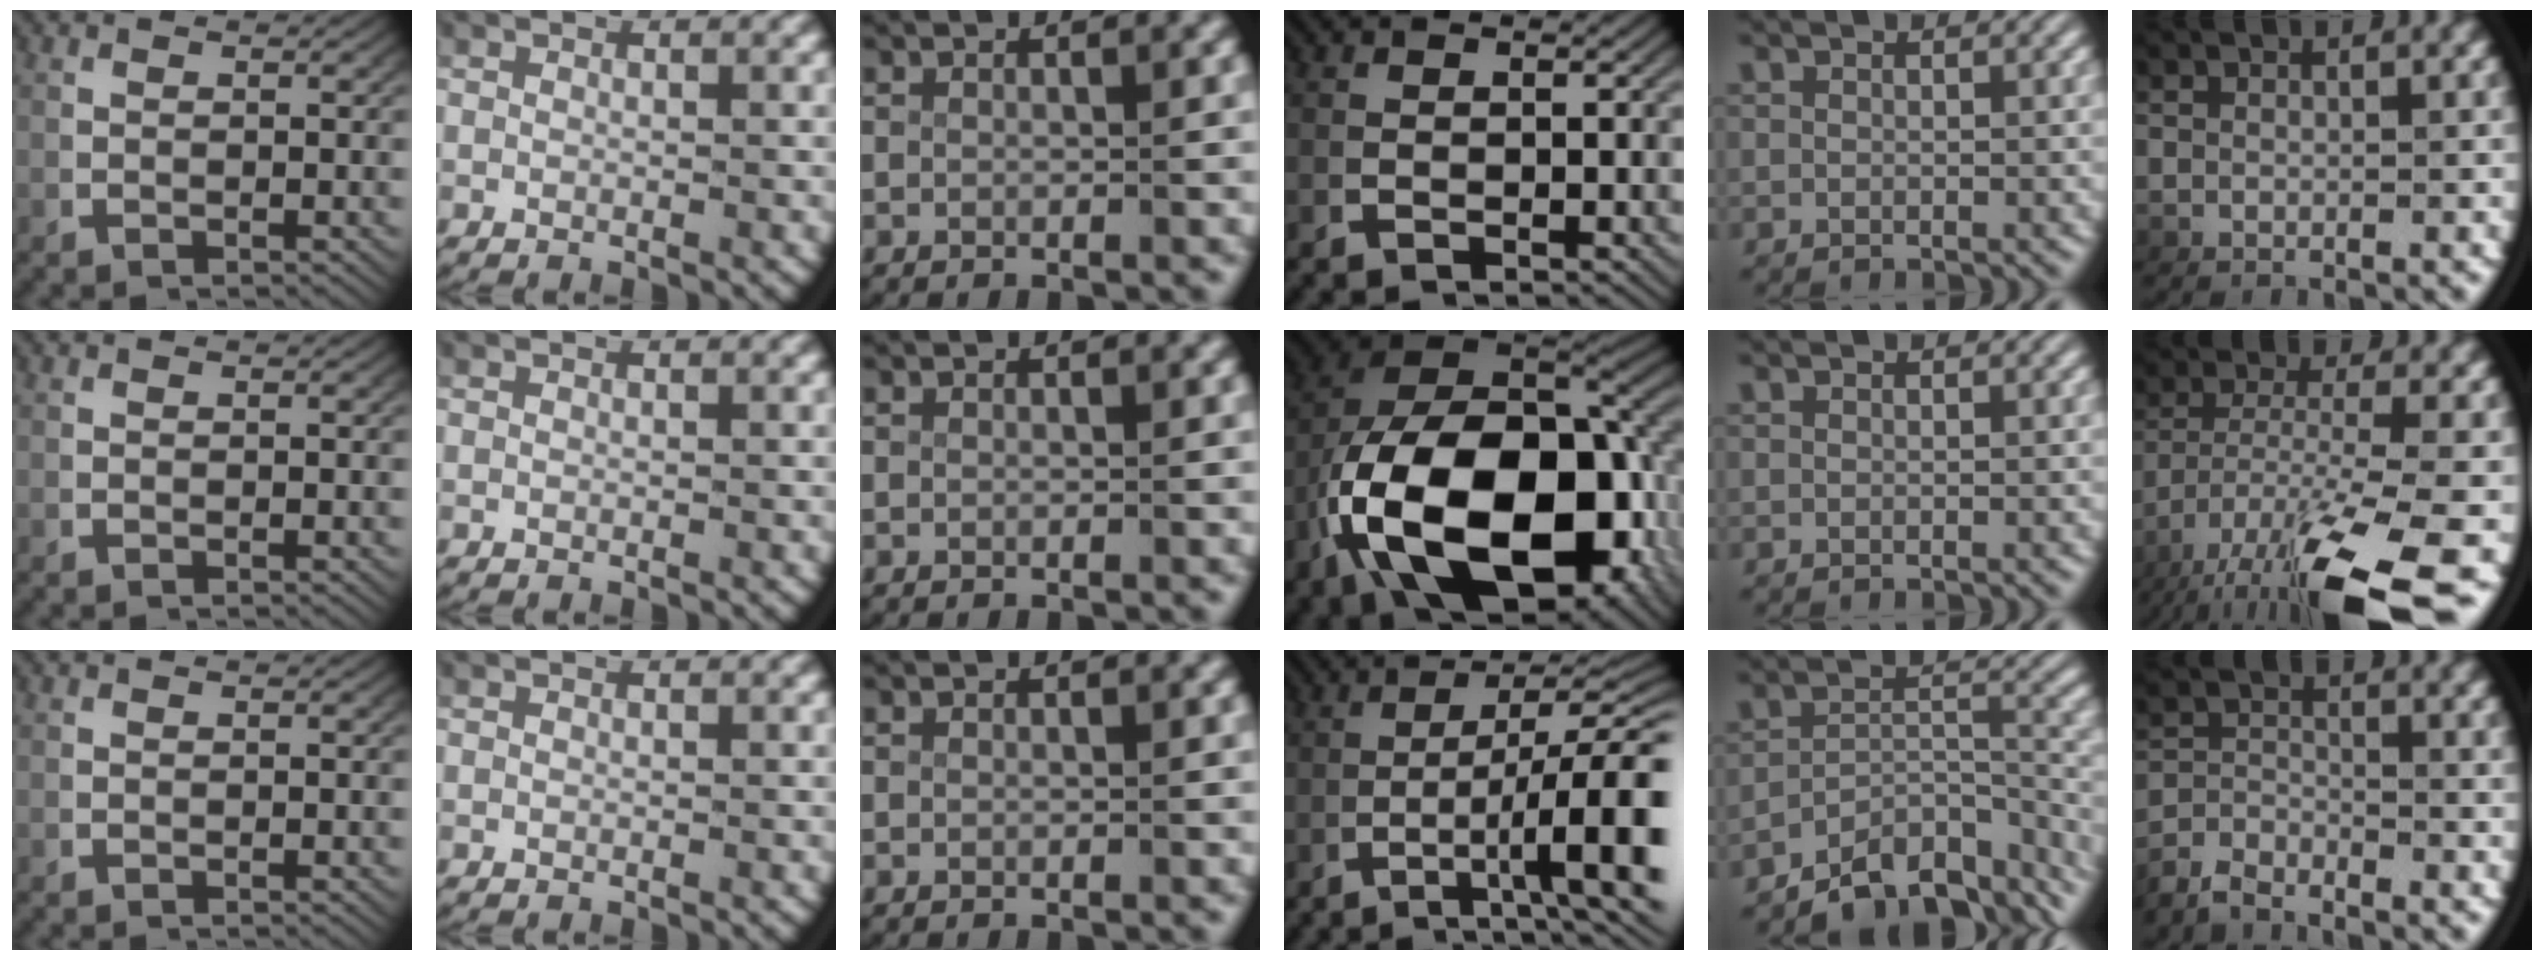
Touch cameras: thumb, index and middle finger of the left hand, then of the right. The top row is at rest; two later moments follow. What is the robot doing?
{"motion": "lift_and_place", "object": "router"}